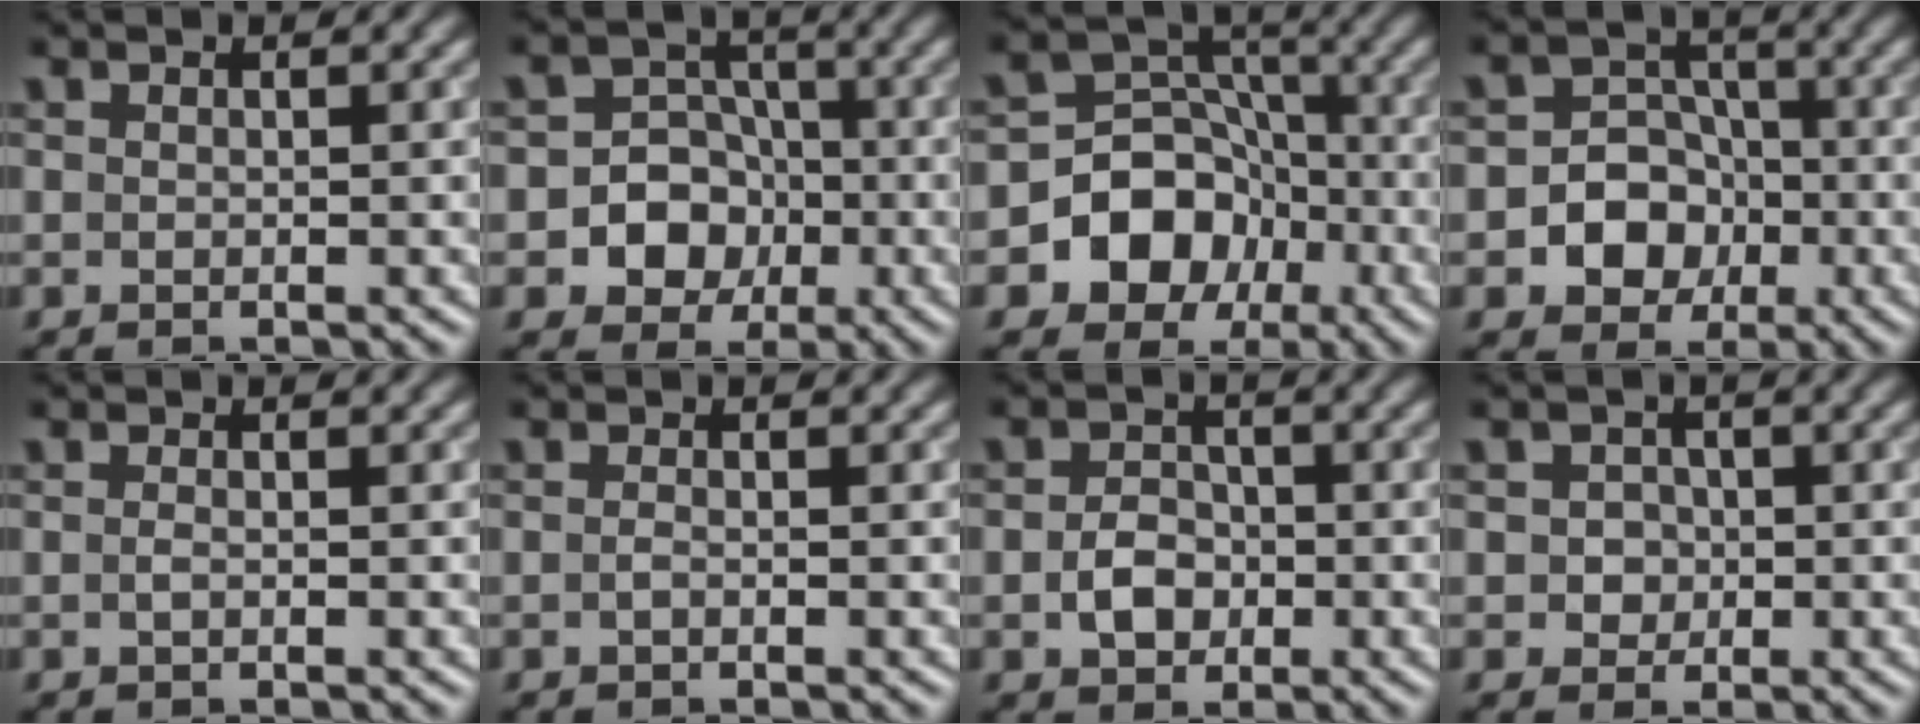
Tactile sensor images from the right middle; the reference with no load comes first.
{"total": 6.8, "force": [-1.9, 6.1, 2.1], "torque": [-0.018, 0.016, -0.058]}
{"total": 8.6, "force": [-3.5, 7.3, 3.1], "torque": [-0.029, 0.005, -0.096]}
{"total": 6.2, "force": [-1.8, 5.5, 2.3], "torque": [-0.015, 0.012, -0.055]}
{"total": 0.6, "force": [-0.2, 0.2, 0.5], "torque": [-0.013, -0.001, -0.004]}
{"total": 0.6, "force": [-0.3, 0.1, 0.5], "torque": [-0.012, -0.001, -0.006]}
{"total": 2.7, "force": [-0.7, 2.1, 1.5], "torque": [-0.026, 0.000, -0.017]}
{"total": 1.7, "force": [0.0, 1.6, 0.6], "torque": [0.005, 0.001, -0.001]}